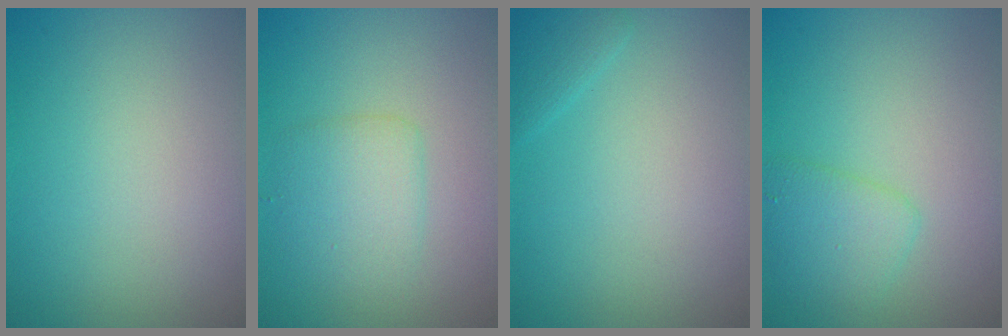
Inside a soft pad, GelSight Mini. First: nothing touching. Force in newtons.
{"total": 2.7, "press": 2.7, "slide": 0.1}
{"total": 1.2, "press": 1.2, "slide": 0.0}
{"total": 2.4, "press": 2.4, "slide": 0.1}